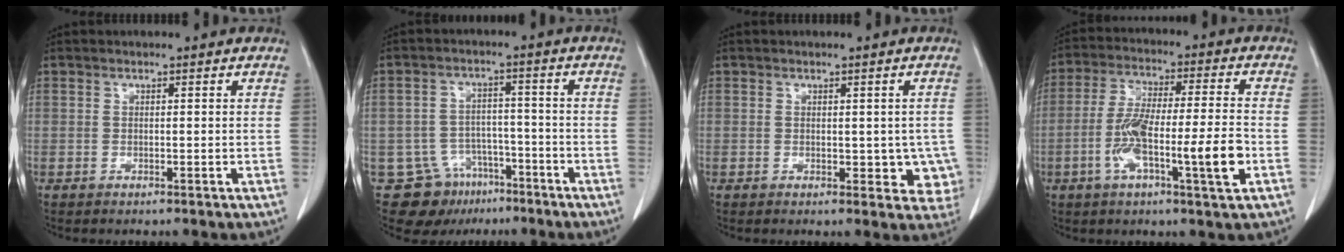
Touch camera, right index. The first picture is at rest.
{"total": 9.7, "force": [-6.2, 7.2, 2.0], "torque": [-0.039, 0.023, -0.089]}
{"total": 5.0, "force": [-0.3, 3.1, 3.9], "torque": [-0.018, 0.003, 0.001]}
{"total": 13.2, "force": [-3.8, 1.1, 12.6], "torque": [-0.225, 0.001, -0.069]}